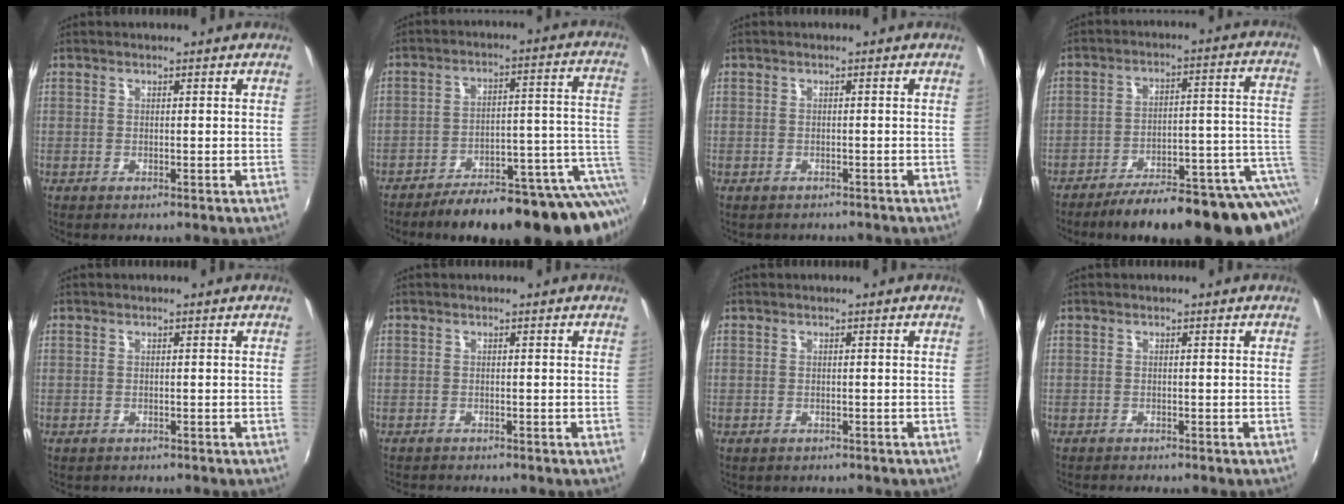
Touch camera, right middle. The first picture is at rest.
{"total": 22.9, "force": [-17.2, 5.5, 14.1], "torque": [-0.162, -0.016, -0.231]}
{"total": 1.6, "force": [-1.4, 0.7, 0.3], "torque": [-0.011, -0.007, -0.017]}
{"total": 23.2, "force": [-17.1, 4.7, 14.9], "torque": [-0.173, -0.022, -0.233]}
{"total": 0.8, "force": [-0.7, 0.4, 0.0], "torque": [-0.006, -0.001, -0.010]}
{"total": 2.2, "force": [-2.1, 0.2, 0.4], "torque": [-0.016, -0.014, -0.039]}
{"total": 1.0, "force": [-0.8, 0.5, 0.1], "torque": [-0.008, -0.002, -0.010]}
{"total": 1.6, "force": [-1.6, 0.0, 0.3], "torque": [-0.010, -0.012, -0.030]}